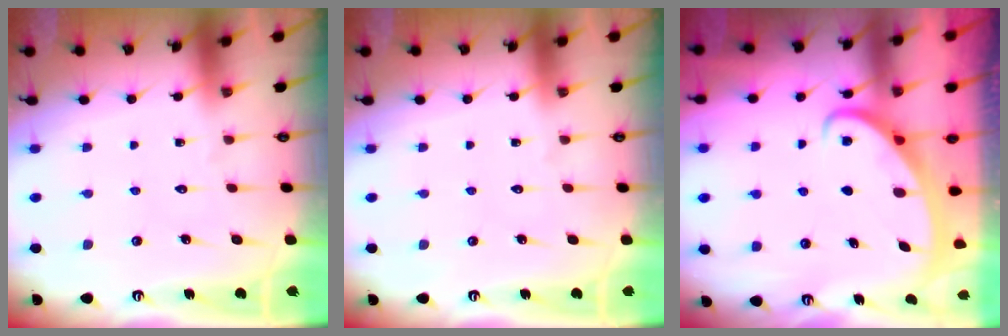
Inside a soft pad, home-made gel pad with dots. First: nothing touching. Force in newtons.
{"total": 0.0}
{"total": 2.6, "press": 2.5, "slide": 0.3}